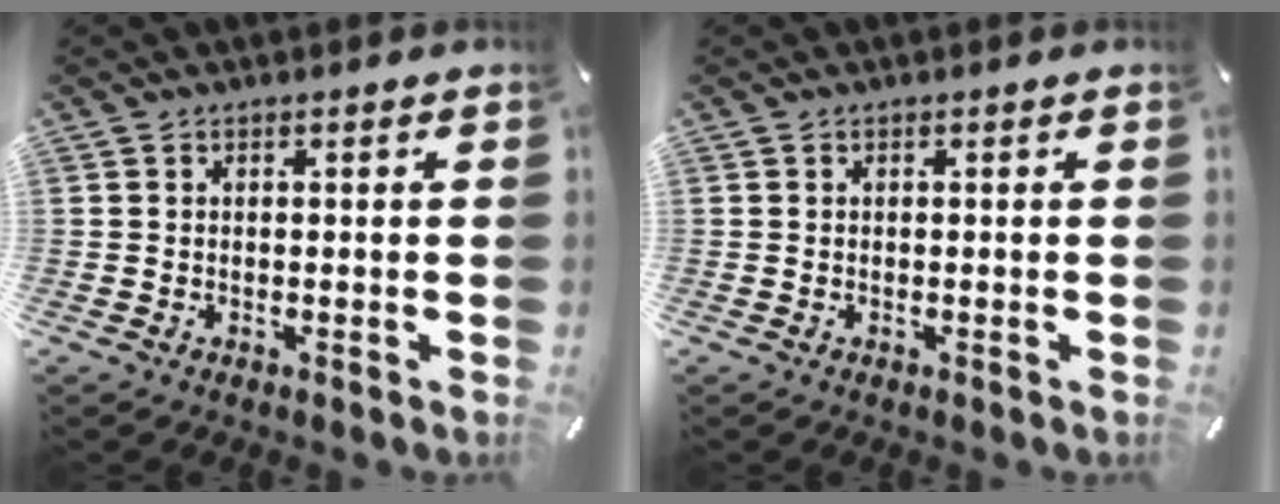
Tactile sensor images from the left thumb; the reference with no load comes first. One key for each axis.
{"total": 0.0}